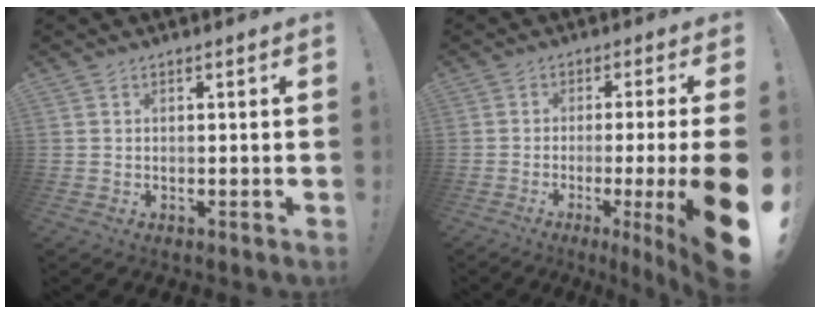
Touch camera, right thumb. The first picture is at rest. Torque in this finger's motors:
{"motor_torque": [0.66, 0.97, 1.88, -0.90, 0.12]}